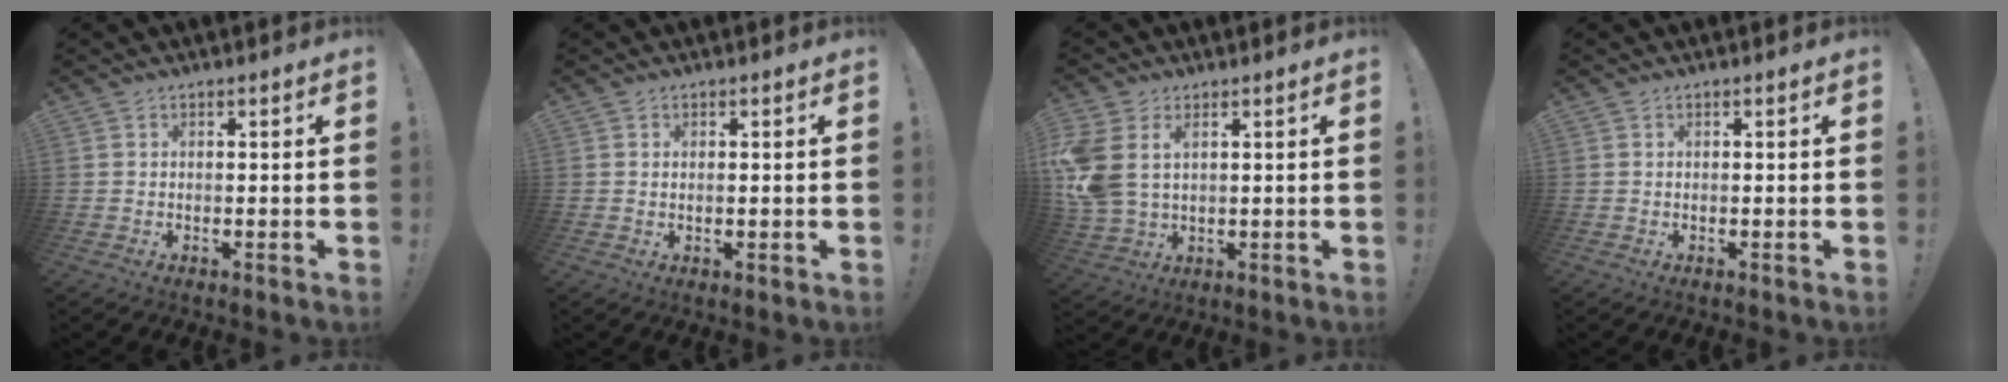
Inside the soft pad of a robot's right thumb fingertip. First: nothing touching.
{"total": 0.6, "force": [0.3, 0.1, 0.6], "torque": [-0.007, -0.002, 0.005]}
{"total": 9.5, "force": [3.3, 6.4, 6.3], "torque": [-0.134, -0.010, 0.066]}
{"total": 0.0}